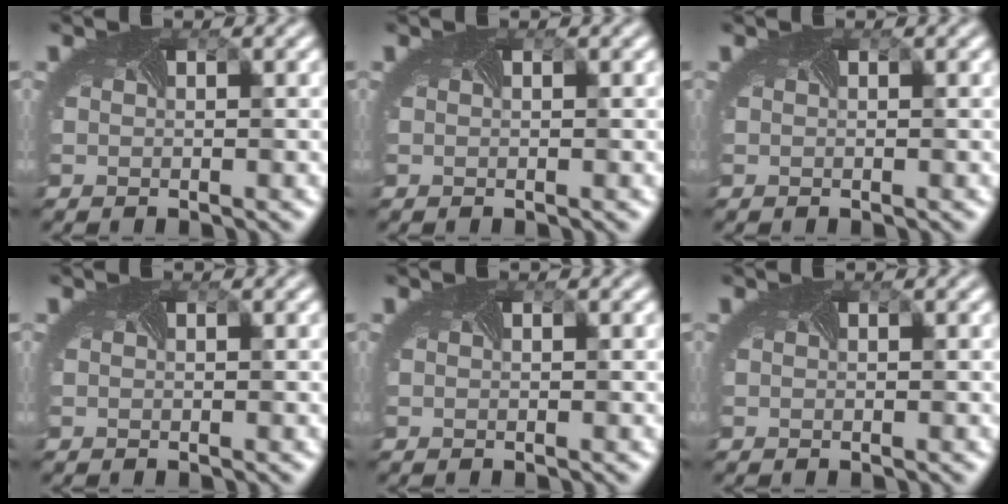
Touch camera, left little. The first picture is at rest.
{"total": 0.0}
{"total": 0.0}
{"total": 0.0}
{"total": 0.0}
{"total": 0.0}